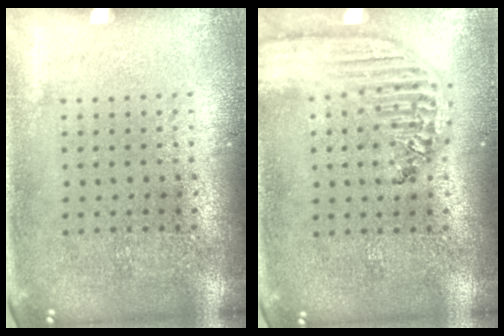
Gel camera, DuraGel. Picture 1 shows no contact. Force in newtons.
{"total": 2.2, "press": 1.9, "slide": 1.1}